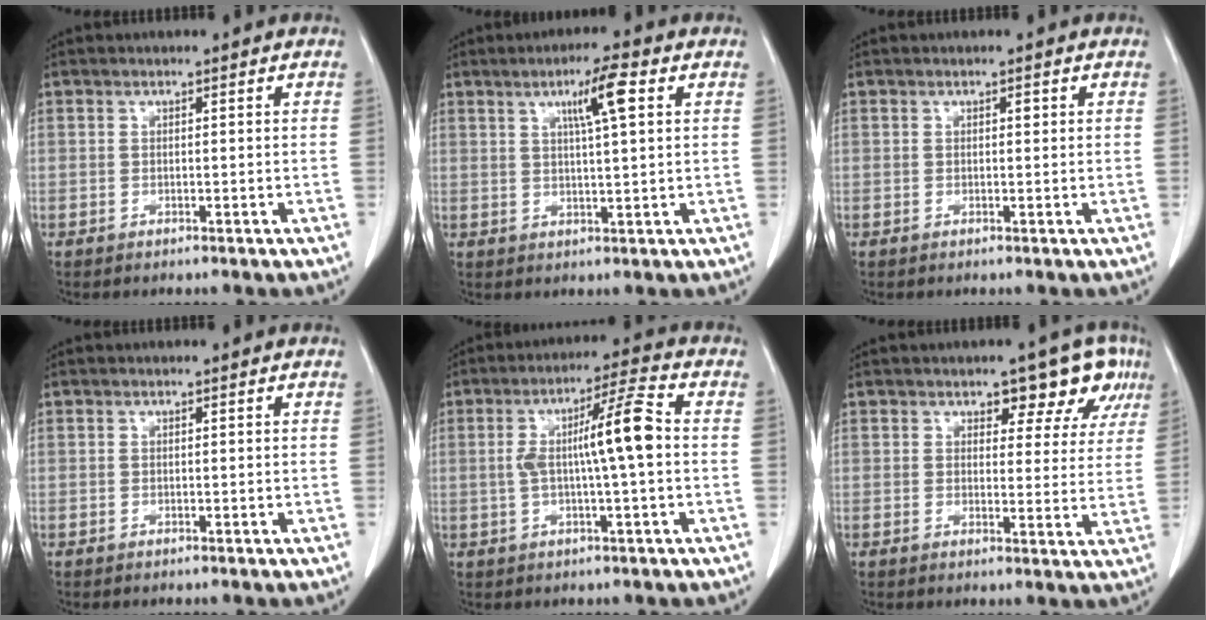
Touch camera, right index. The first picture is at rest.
{"total": 6.1, "force": [2.5, 0.1, 5.6], "torque": [-0.094, 0.004, 0.040]}
{"total": 0.5, "force": [0.2, 0.3, 0.4], "torque": [-0.007, 0.001, 0.002]}
{"total": 0.0}
{"total": 8.7, "force": [0.2, 0.6, 8.7], "torque": [-0.153, 0.023, 0.001]}
{"total": 7.1, "force": [4.5, 3.8, 3.9], "torque": [-0.027, 0.001, 0.045]}